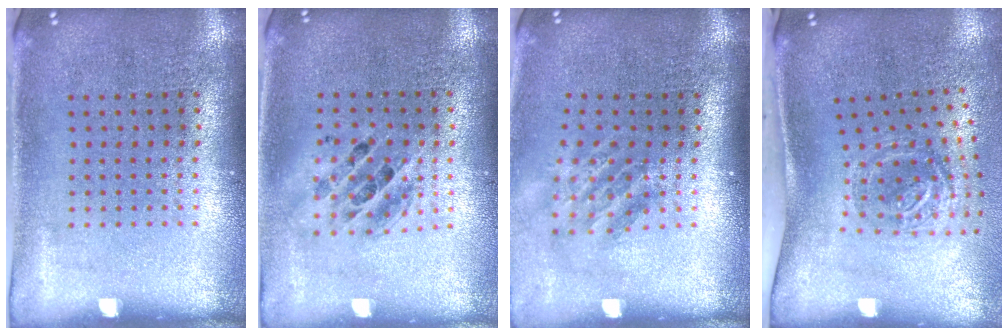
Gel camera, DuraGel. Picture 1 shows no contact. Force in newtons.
{"total": 1.4, "press": 1.3, "slide": 0.7}
{"total": 1.7, "press": 1.2, "slide": 1.2}
{"total": 1.9, "press": 1.2, "slide": 1.5}